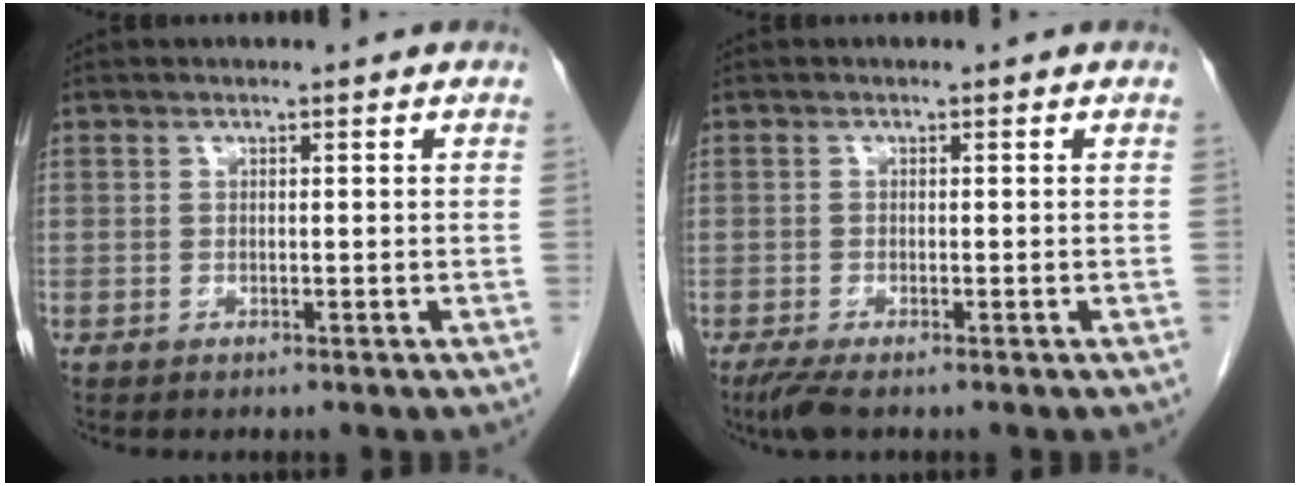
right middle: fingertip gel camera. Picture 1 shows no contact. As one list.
[{"total": 2.5, "force": [-1.8, 0.3, 1.8], "torque": [-0.040, -0.009, -0.036]}]